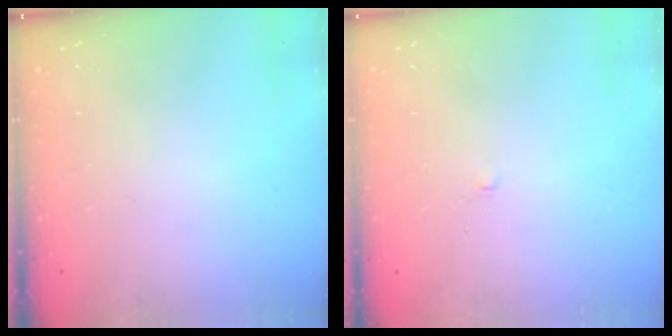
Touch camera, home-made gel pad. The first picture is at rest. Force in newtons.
{"total": 1.9, "press": 1.9, "slide": 0.2}